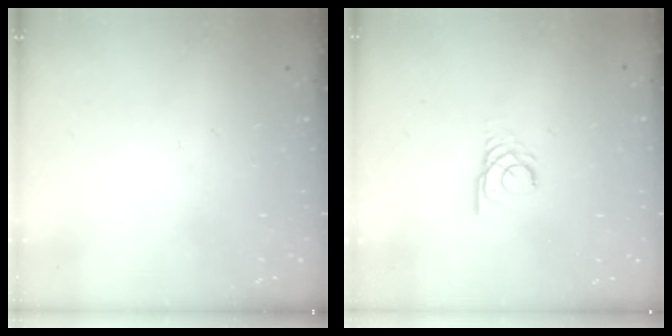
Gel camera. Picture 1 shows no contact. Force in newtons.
{"total": 2.2, "press": 2.2, "slide": 0.2}